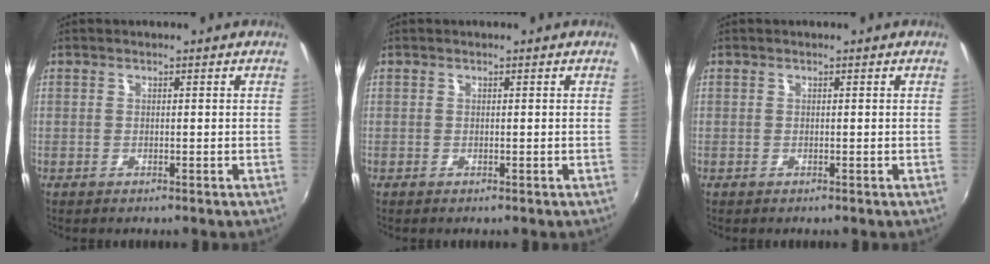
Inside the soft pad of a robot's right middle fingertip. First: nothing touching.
{"total": 0.0}
{"total": 0.0}